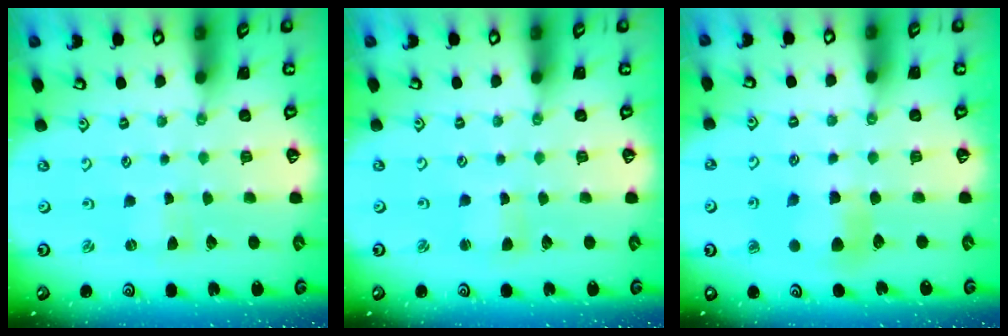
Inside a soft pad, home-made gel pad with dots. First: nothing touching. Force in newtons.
{"total": 1.5, "press": 1.5, "slide": 0.3}
{"total": 6.7, "press": 6.7, "slide": 0.3}